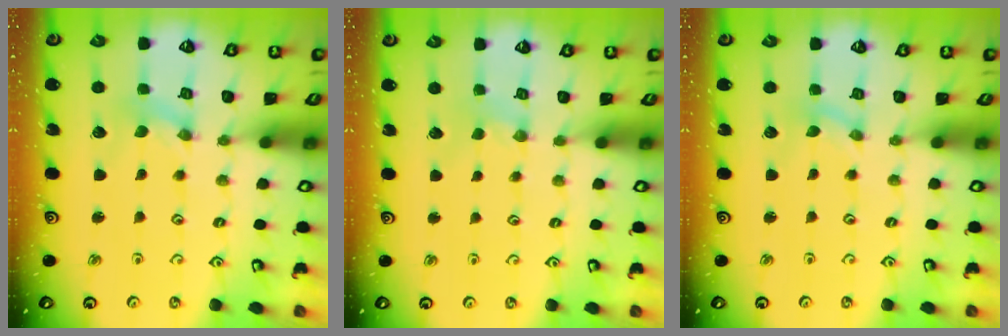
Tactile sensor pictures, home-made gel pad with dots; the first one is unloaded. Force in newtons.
{"total": 1.2, "press": 1.2, "slide": 0.3}
{"total": 0.0}